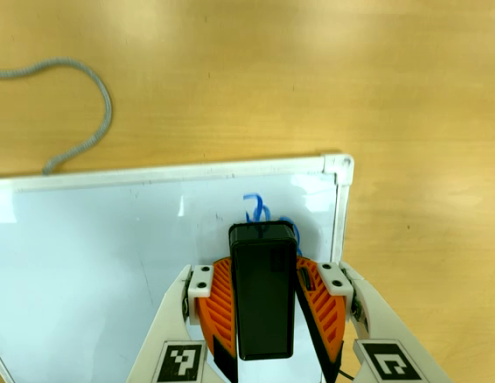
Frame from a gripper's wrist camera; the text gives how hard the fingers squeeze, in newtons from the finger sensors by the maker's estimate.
{"total": 12.5, "left": 14.9, "right": 10.0}